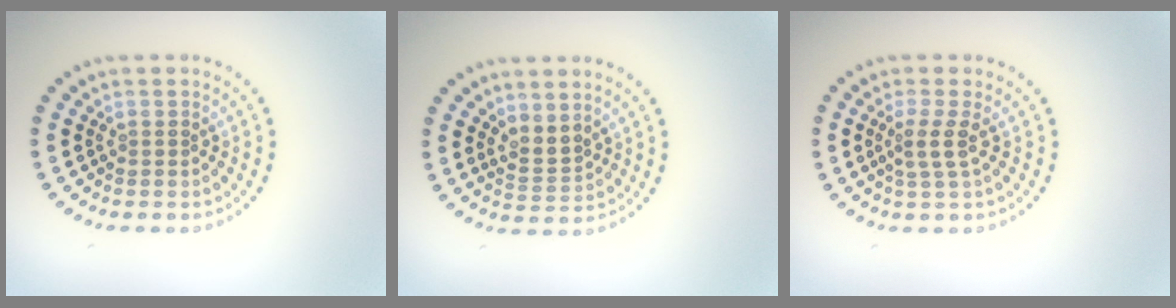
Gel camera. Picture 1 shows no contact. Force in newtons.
{"total": 2.0, "press": 1.6, "slide": 1.2}
{"total": 2.1, "press": 1.5, "slide": 1.4}